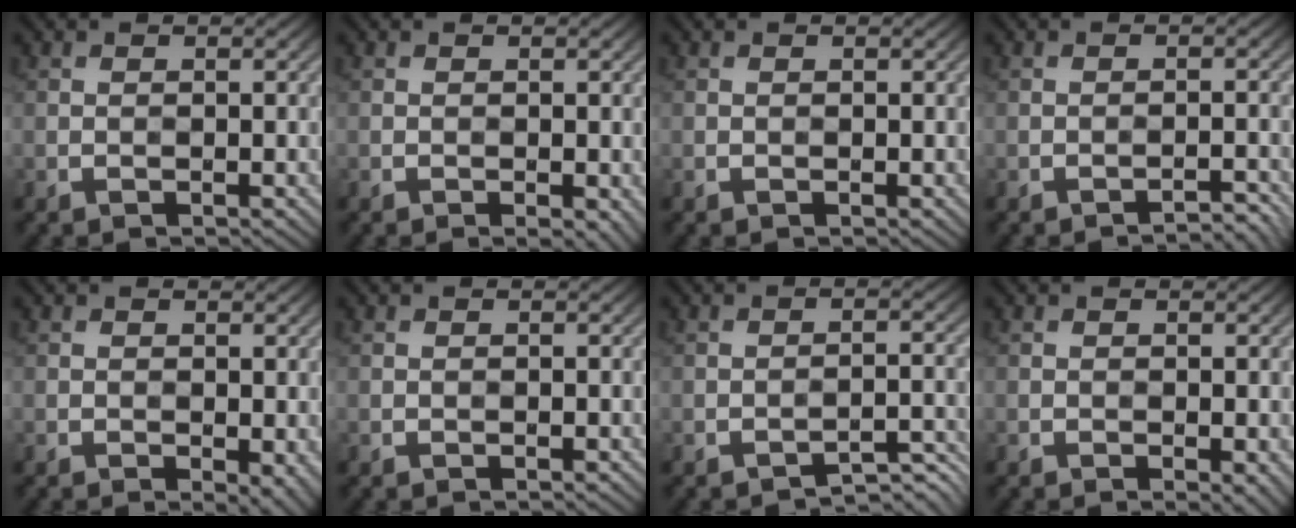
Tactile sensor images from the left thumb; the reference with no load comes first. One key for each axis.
{"total": 1.3, "fx": -0.3, "fy": 0.3, "fz": 1.2, "tx": -0.020, "ty": -0.004, "tz": -0.003}
{"total": 0.0}
{"total": 1.8, "fx": -1.6, "fy": 0.1, "fz": 0.7, "tx": -0.001, "ty": 0.010, "tz": -0.026}
{"total": 2.4, "fx": -0.6, "fy": 1.1, "fz": 2.0, "tx": -0.025, "ty": -0.006, "tz": -0.005}
{"total": 0.0}
{"total": 2.8, "fx": -2.5, "fy": 0.3, "fz": 1.2, "tx": -0.012, "ty": 0.010, "tz": -0.037}
{"total": 1.2, "fx": -0.2, "fy": 0.3, "fz": 1.1, "tx": -0.018, "ty": -0.007, "tz": -0.001}